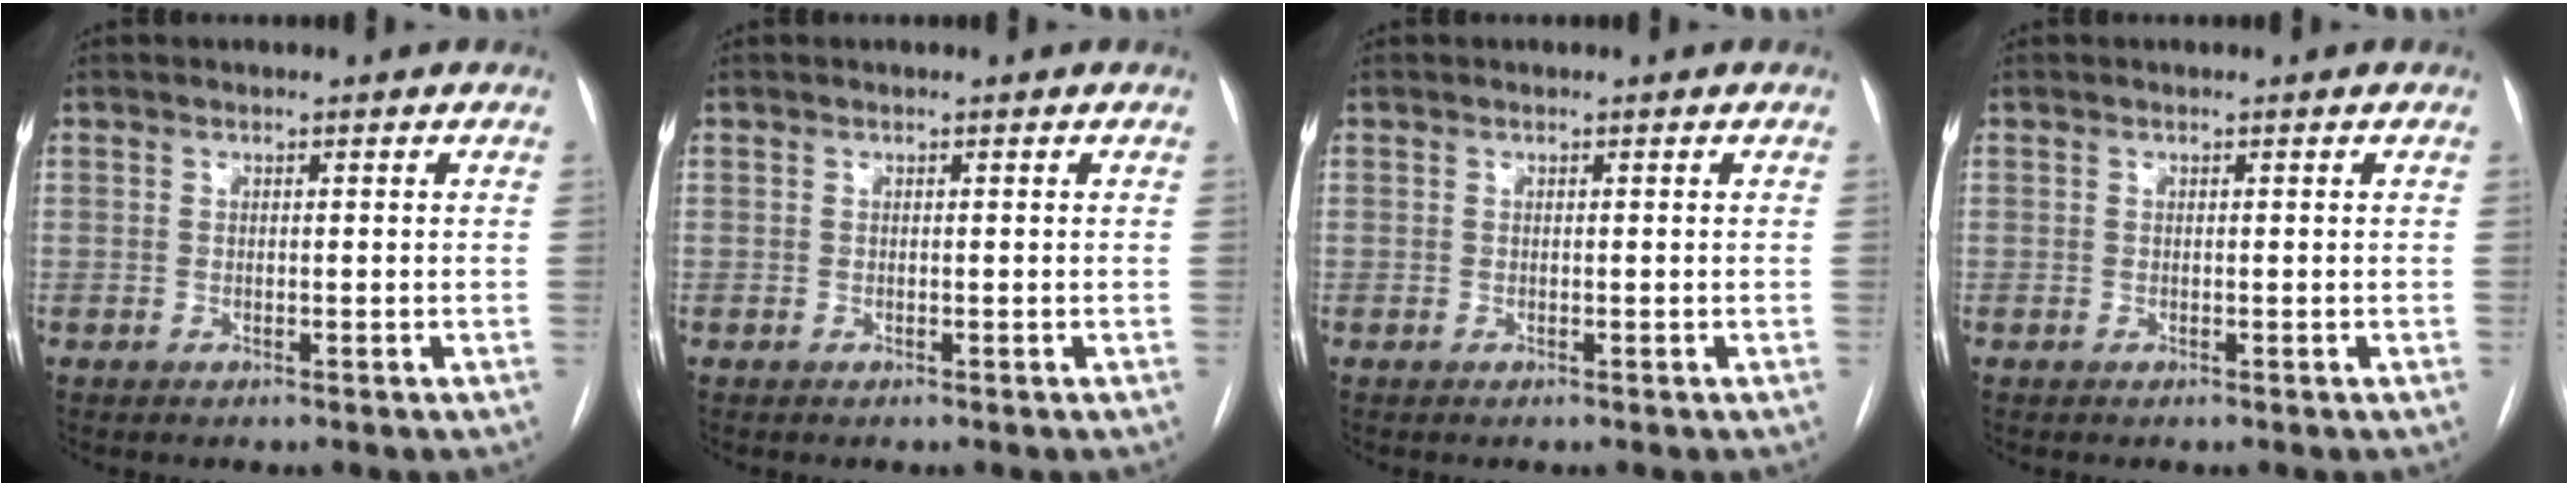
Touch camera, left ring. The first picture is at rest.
{"total": 0.0}
{"total": 0.0}
{"total": 0.0}